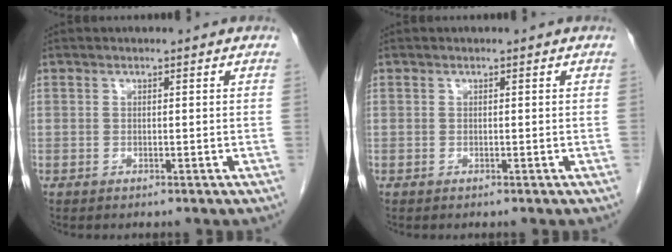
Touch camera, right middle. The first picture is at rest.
{"total": 0.0}